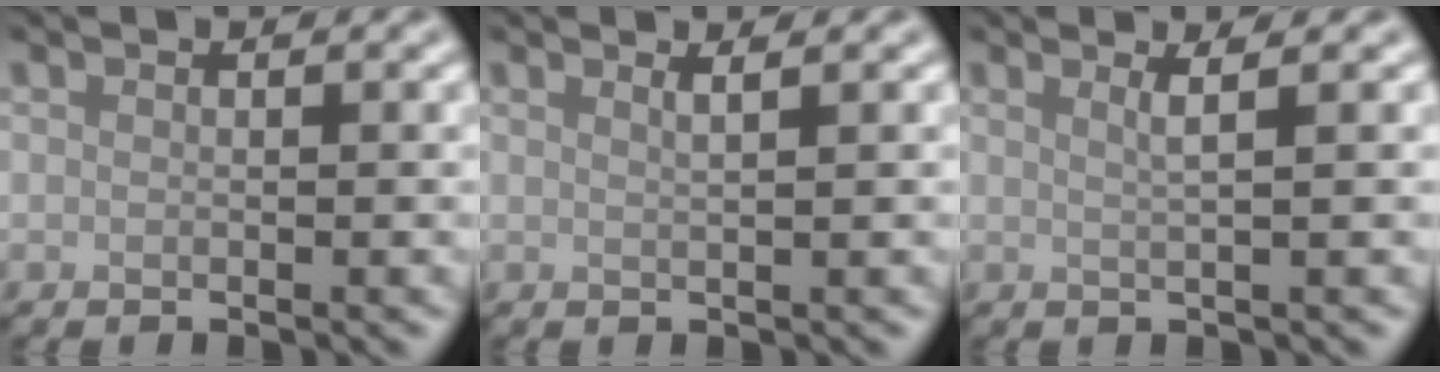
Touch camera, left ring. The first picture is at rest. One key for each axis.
{"total": 1.4, "fx": 0.8, "fy": 0.5, "fz": 1.0, "tx": -0.005, "ty": 0.004, "tz": 0.002}
{"total": 1.9, "fx": 0.8, "fy": 0.6, "fz": 1.6, "tx": -0.021, "ty": 0.004, "tz": 0.003}